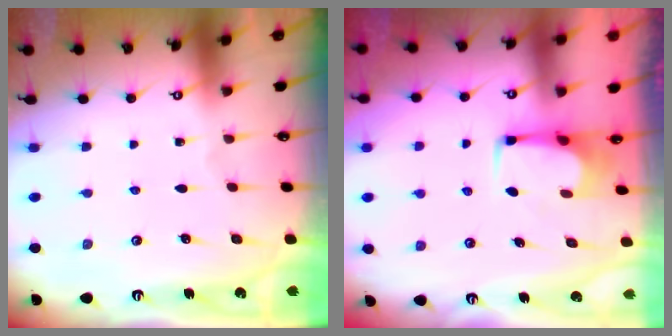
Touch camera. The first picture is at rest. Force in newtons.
{"total": 2.3, "press": 2.3, "slide": 0.4}